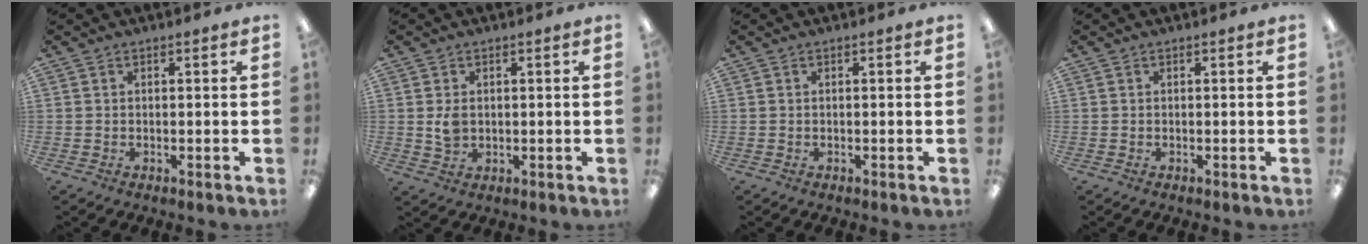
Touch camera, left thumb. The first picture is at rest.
{"total": 3.5, "force": [0.5, 2.5, 2.4], "torque": [-0.040, -0.004, 0.003]}
{"total": 0.0}
{"total": 0.0}